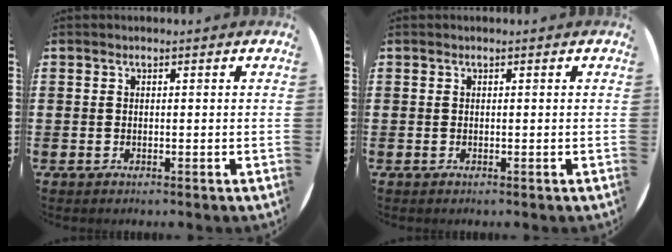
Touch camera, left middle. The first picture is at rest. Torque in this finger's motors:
{"motor_torque": [-0.04, 0.04, 0.00, 0.01]}